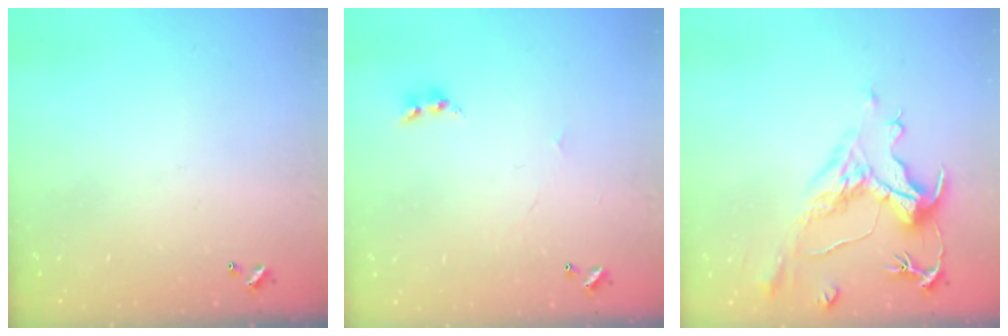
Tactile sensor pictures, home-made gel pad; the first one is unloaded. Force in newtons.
{"total": 2.1, "press": 2.0, "slide": 0.5}
{"total": 1.4, "press": 0.2, "slide": 1.4}